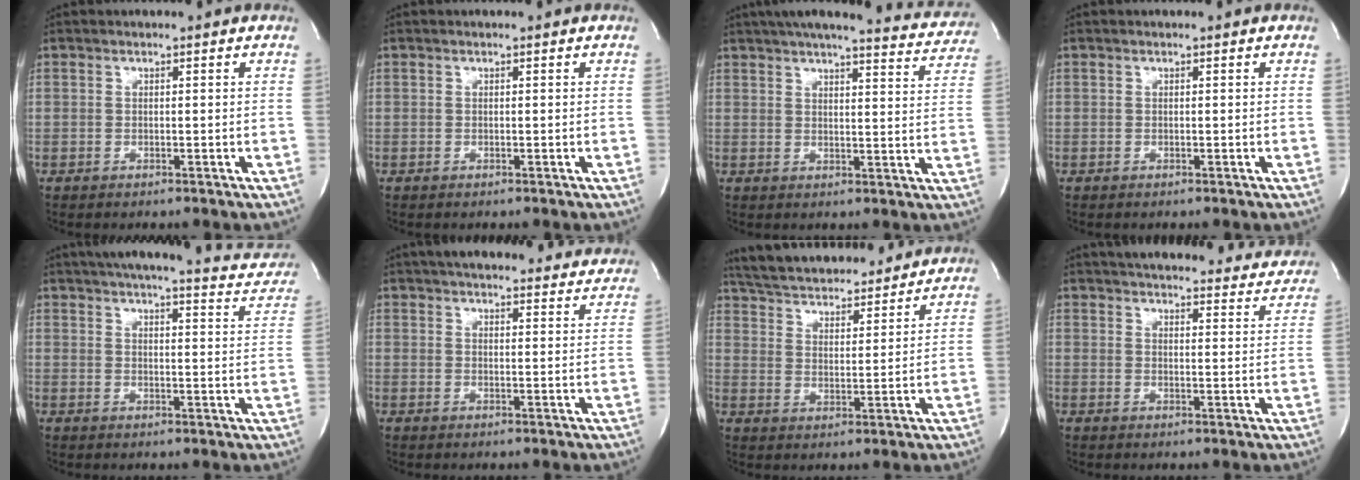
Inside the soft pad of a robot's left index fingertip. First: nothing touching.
{"total": 0.0}
{"total": 21.3, "force": [19.4, 2.9, 8.4], "torque": [-0.125, -0.033, 0.225]}
{"total": 0.0}
{"total": 22.2, "force": [19.6, 3.6, 9.7], "torque": [-0.142, -0.026, 0.225]}
{"total": 22.4, "force": [20.4, 4.5, 8.1], "torque": [-0.123, 0.004, 0.251]}
{"total": 20.2, "force": [18.6, 4.3, 6.6], "torque": [-0.121, 0.027, 0.275]}
{"total": 26.7, "force": [24.9, 5.2, 8.0], "torque": [-0.126, -0.041, 0.293]}